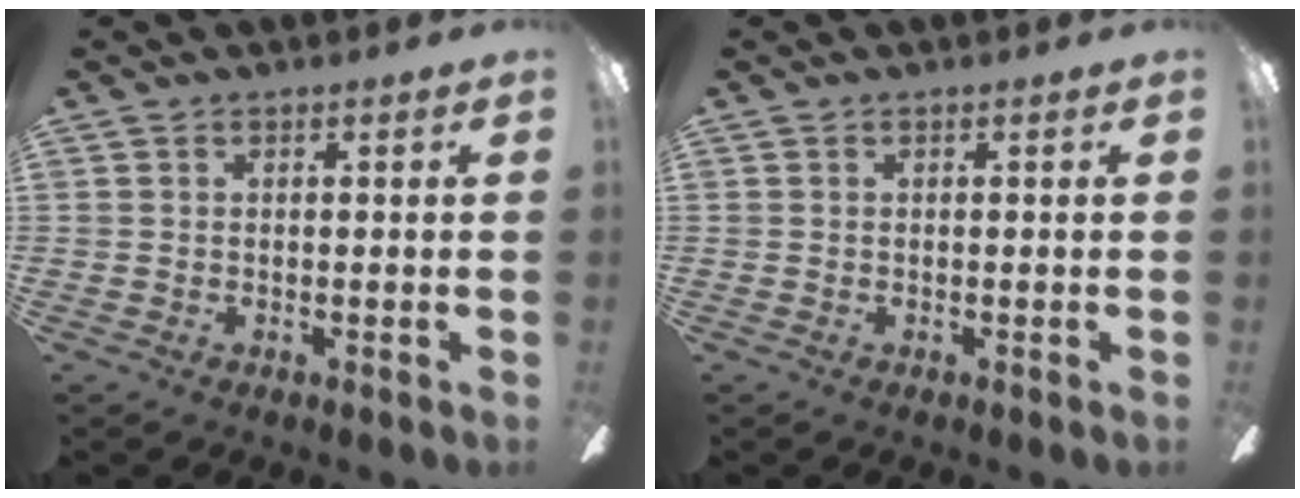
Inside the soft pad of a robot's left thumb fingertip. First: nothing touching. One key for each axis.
{"total": 0.0}